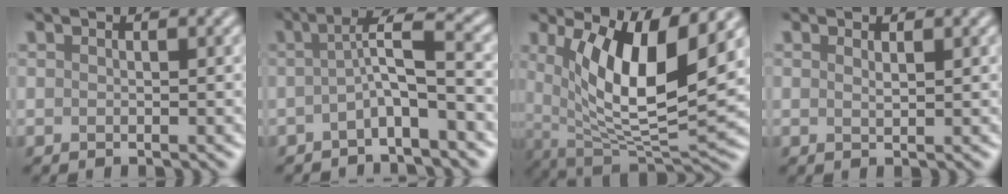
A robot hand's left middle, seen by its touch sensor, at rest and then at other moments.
{"total": 3.6, "force": [-1.1, 0.3, 3.4], "torque": [-0.056, 0.019, -0.027]}
{"total": 9.7, "force": [3.7, 3.0, 8.5], "torque": [-0.144, -0.013, 0.071]}
{"total": 0.5, "force": [0.5, -0.1, 0.1], "torque": [-0.004, 0.002, 0.011]}